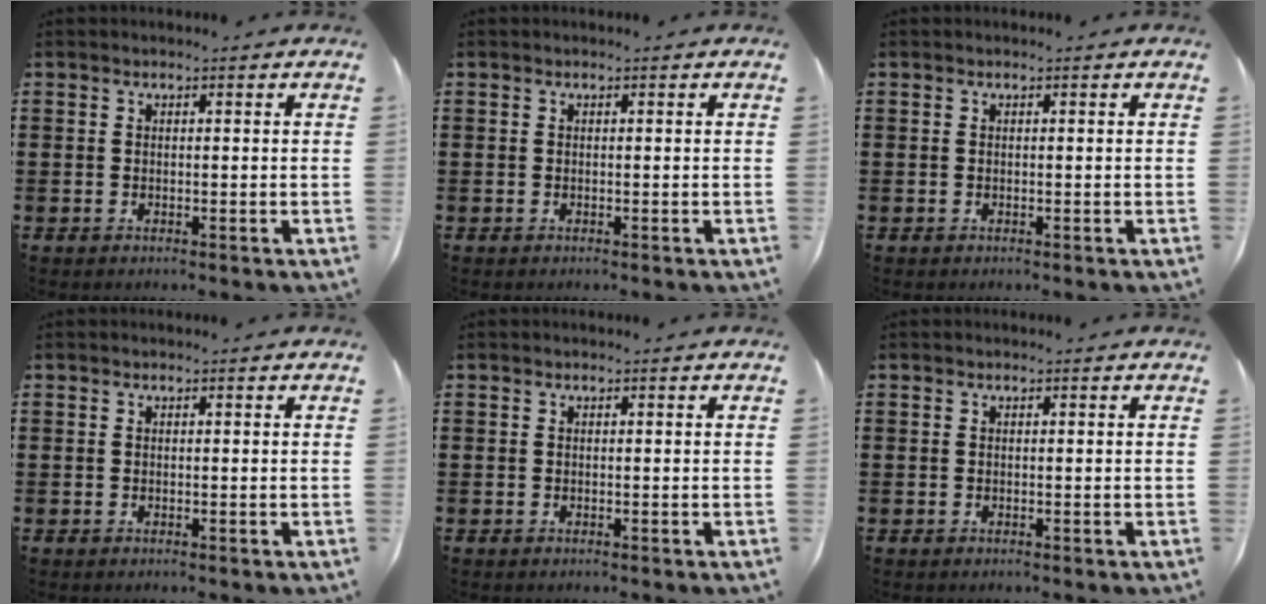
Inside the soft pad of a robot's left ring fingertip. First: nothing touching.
{"total": 0.0}
{"total": 0.0}
{"total": 0.0}
{"total": 0.0}
{"total": 0.0}